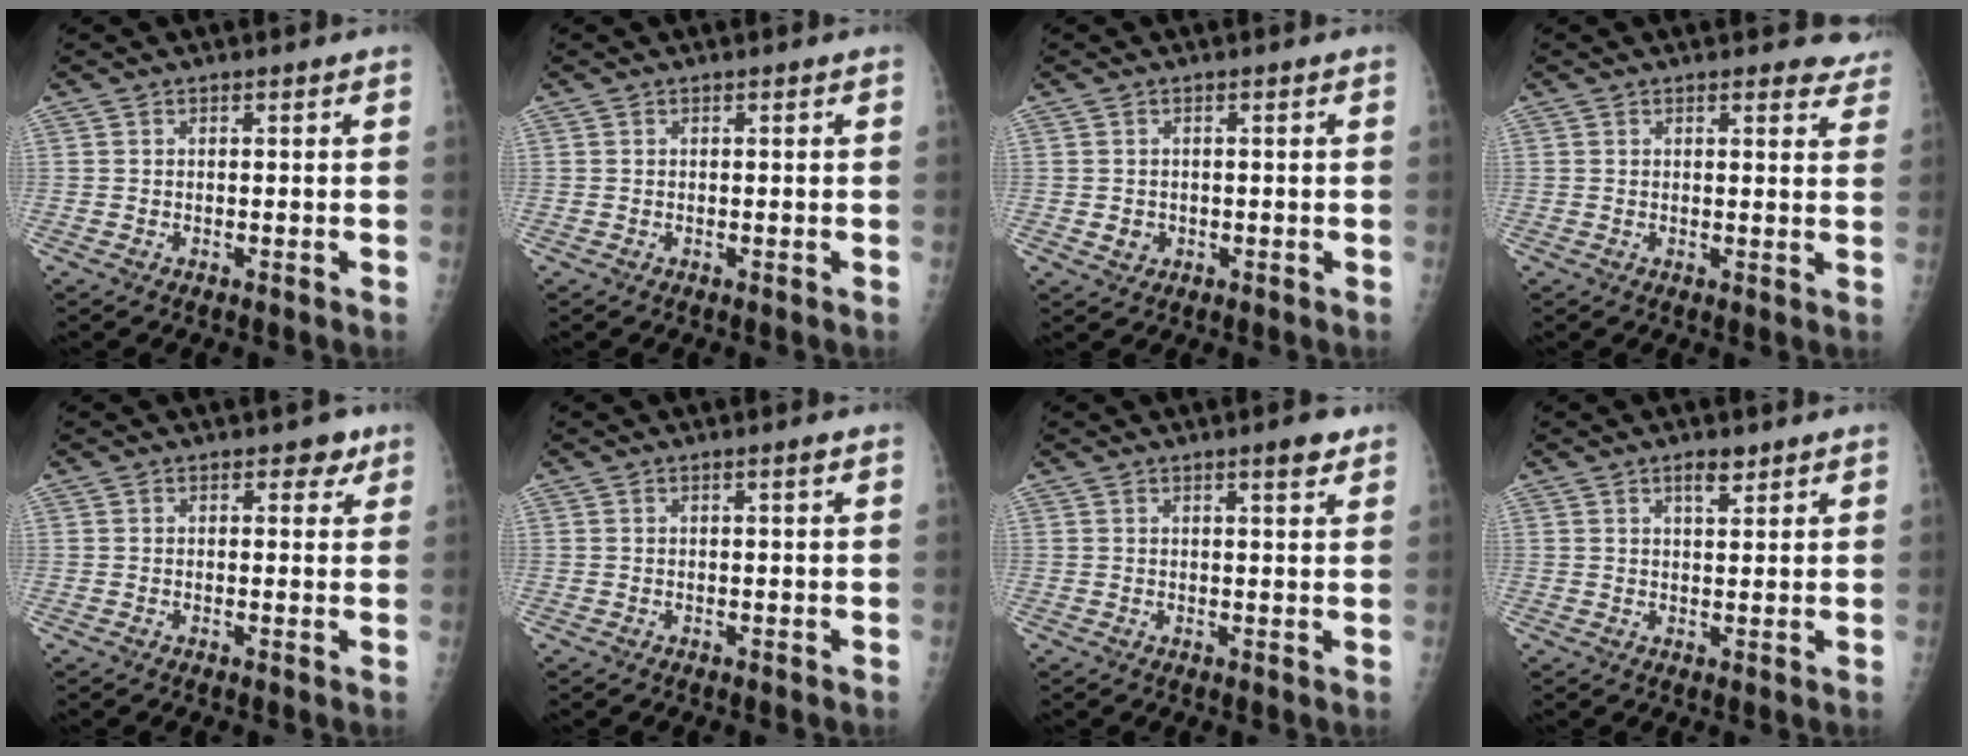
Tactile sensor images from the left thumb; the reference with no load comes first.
{"total": 0.0}
{"total": 1.8, "force": [-0.4, 1.6, 0.6], "torque": [0.002, 0.004, 0.000]}
{"total": 5.4, "force": [4.8, 2.0, 1.5], "torque": [0.017, -0.023, 0.038]}
{"total": 2.7, "force": [1.6, 1.7, 1.3], "torque": [0.008, -0.005, 0.014]}
{"total": 0.7, "force": [0.4, 0.0, 0.6], "torque": [-0.010, 0.000, 0.005]}
{"total": 3.3, "force": [2.2, 0.8, 2.3], "torque": [-0.026, -0.011, 0.028]}
{"total": 3.0, "force": [2.0, 1.2, 1.8], "torque": [-0.015, -0.013, 0.034]}